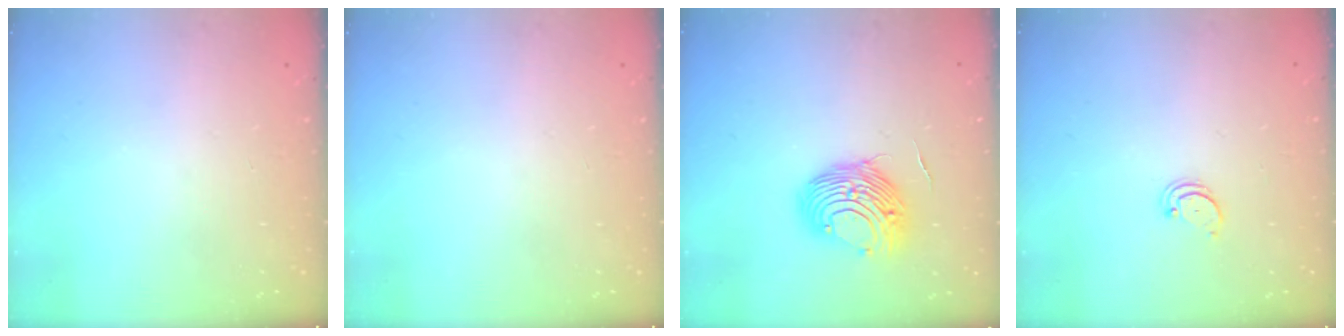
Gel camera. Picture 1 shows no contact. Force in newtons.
{"total": 0.0}
{"total": 13.4, "press": 13.4, "slide": 0.8}
{"total": 2.0, "press": 2.0, "slide": 0.2}